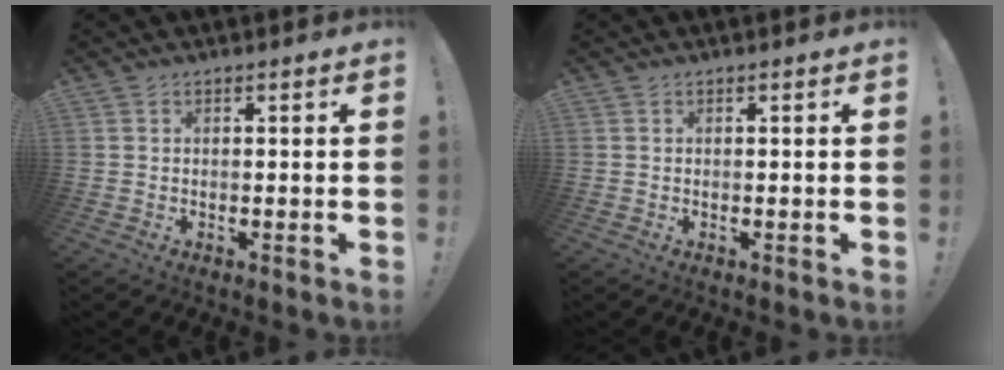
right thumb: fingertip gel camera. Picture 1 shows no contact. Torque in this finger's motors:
{"motor_torque": [-0.07, -0.03, 0.02, 0.01, 0.01]}